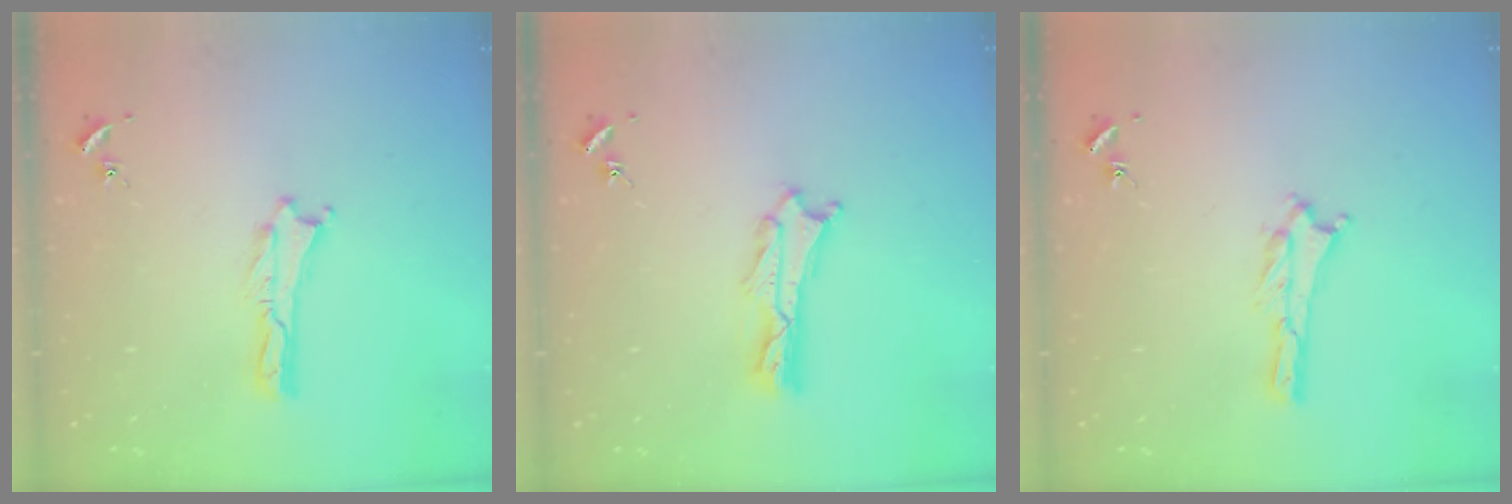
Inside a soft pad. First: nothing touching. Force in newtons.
{"total": 1.2, "press": 1.2, "slide": 0.2}
{"total": 1.2, "press": 1.1, "slide": 0.2}